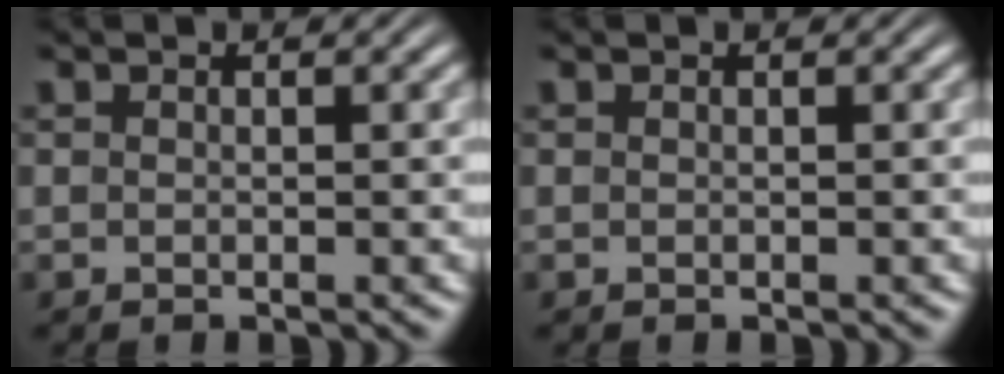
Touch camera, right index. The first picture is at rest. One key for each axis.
{"total": 0.0}